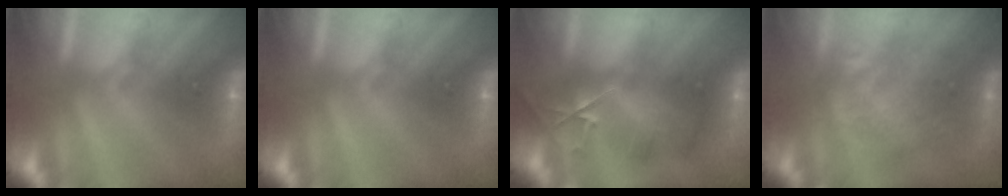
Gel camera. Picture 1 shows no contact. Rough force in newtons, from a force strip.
{"total": 0.0}
{"total": 8.5}
{"total": 2.2}